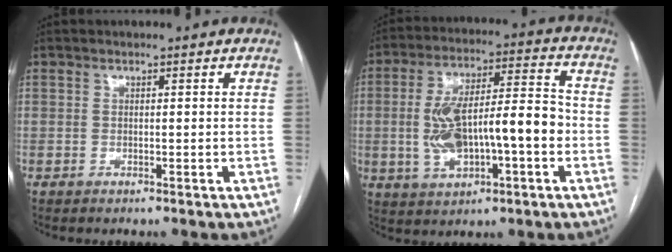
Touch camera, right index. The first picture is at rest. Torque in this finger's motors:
{"motor_torque": [0.65, -0.10, 0.86, 0.21]}